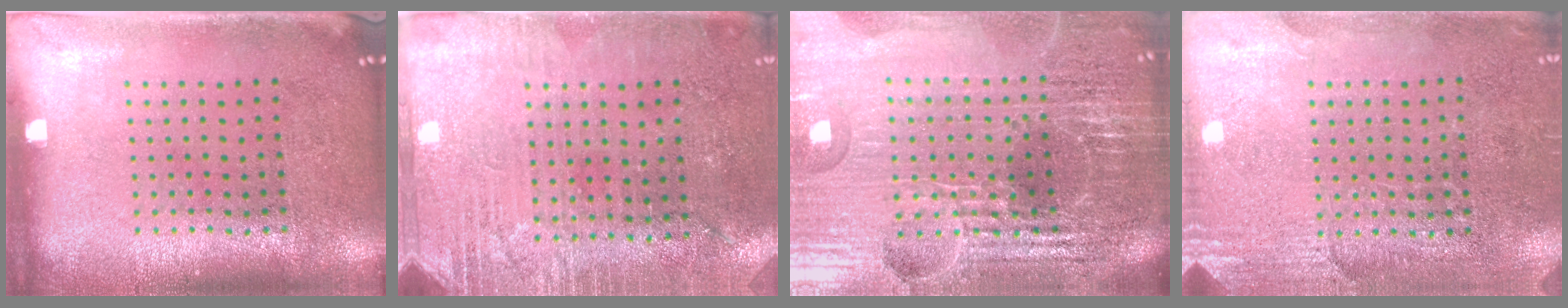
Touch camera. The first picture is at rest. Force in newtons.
{"total": 2.8, "press": 2.7, "slide": 0.8}
{"total": 6.8, "press": 5.9, "slide": 3.4}
{"total": 2.8, "press": 2.6, "slide": 1.0}